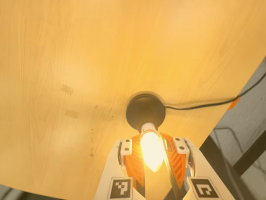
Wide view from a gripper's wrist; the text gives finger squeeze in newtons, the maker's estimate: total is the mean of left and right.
{"total": 16.2, "left": 15.2, "right": 17.3}